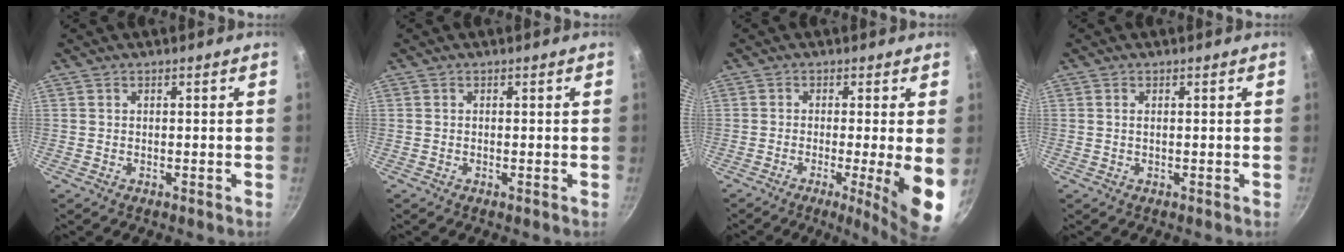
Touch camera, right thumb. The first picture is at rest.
{"total": 0.0}
{"total": 9.8, "force": [-1.9, 0.9, 9.6], "torque": [-0.132, -0.008, -0.026]}
{"total": 0.7, "force": [0.2, 0.3, 0.6], "torque": [-0.014, 0.000, 0.004]}